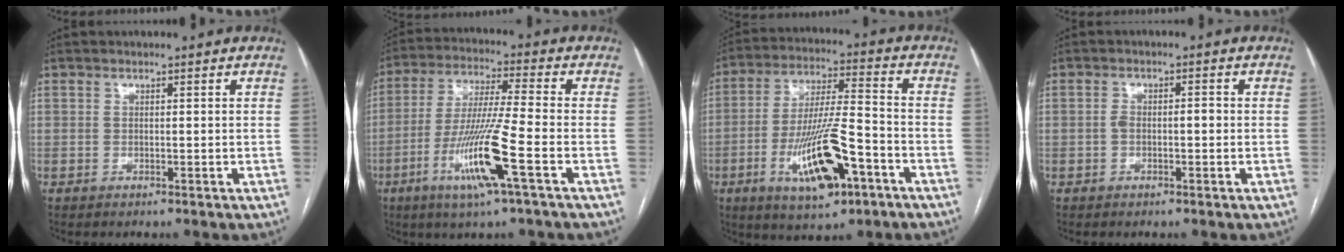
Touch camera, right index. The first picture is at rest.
{"total": 13.0, "force": [-5.2, -0.5, 12.0], "torque": [-0.242, -0.019, -0.100]}
{"total": 15.1, "force": [-6.4, 3.4, 13.2], "torque": [-0.252, -0.008, -0.104]}
{"total": 2.3, "force": [-0.4, 1.1, 2.0], "torque": [-0.038, 0.013, -0.004]}